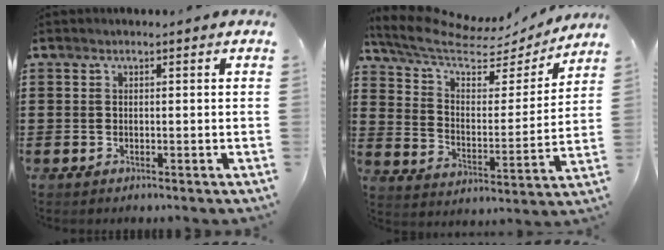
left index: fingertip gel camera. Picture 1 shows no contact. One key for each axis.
{"total": 7.7, "fx": 6.1, "fy": 2.9, "fz": 3.6, "tx": -0.099, "ty": -0.037, "tz": 0.104}